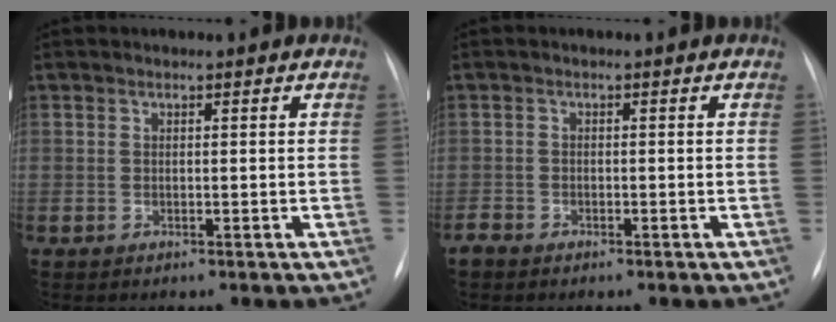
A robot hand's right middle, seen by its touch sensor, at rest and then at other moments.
{"total": 1.2, "force": [-1.1, 0.6, 0.3], "torque": [-0.007, 0.001, -0.022]}